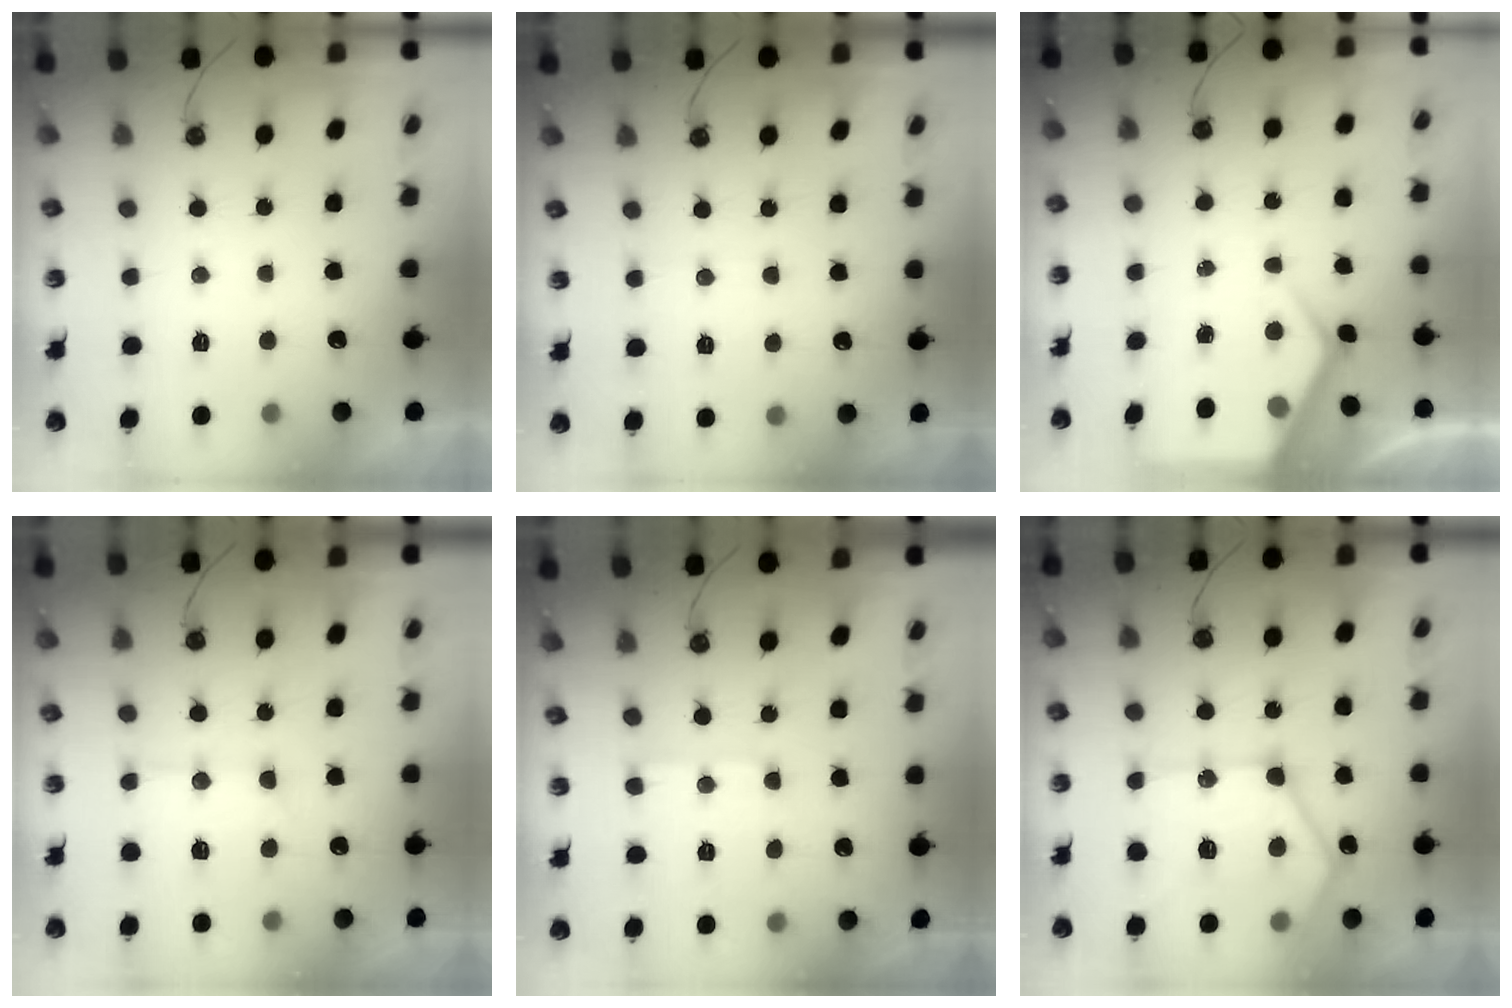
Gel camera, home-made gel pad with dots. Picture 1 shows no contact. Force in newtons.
{"total": 3.3, "press": 3.3, "slide": 0.6}
{"total": 6.5, "press": 6.5, "slide": 0.5}
{"total": 12.0, "press": 11.9, "slide": 1.0}
{"total": 5.1, "press": 5.0, "slide": 0.3}
{"total": 21.9, "press": 21.8, "slide": 2.0}